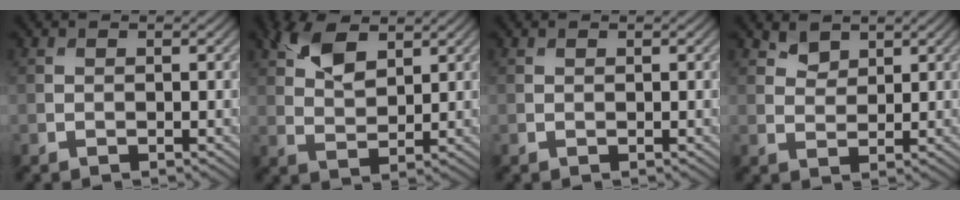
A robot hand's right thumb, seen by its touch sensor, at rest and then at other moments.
{"total": 5.8, "force": [3.3, 2.9, 3.8], "torque": [-0.087, 0.004, 0.066]}
{"total": 0.0}
{"total": 2.2, "force": [1.7, 1.2, 0.7], "torque": [-0.017, -0.005, 0.035]}